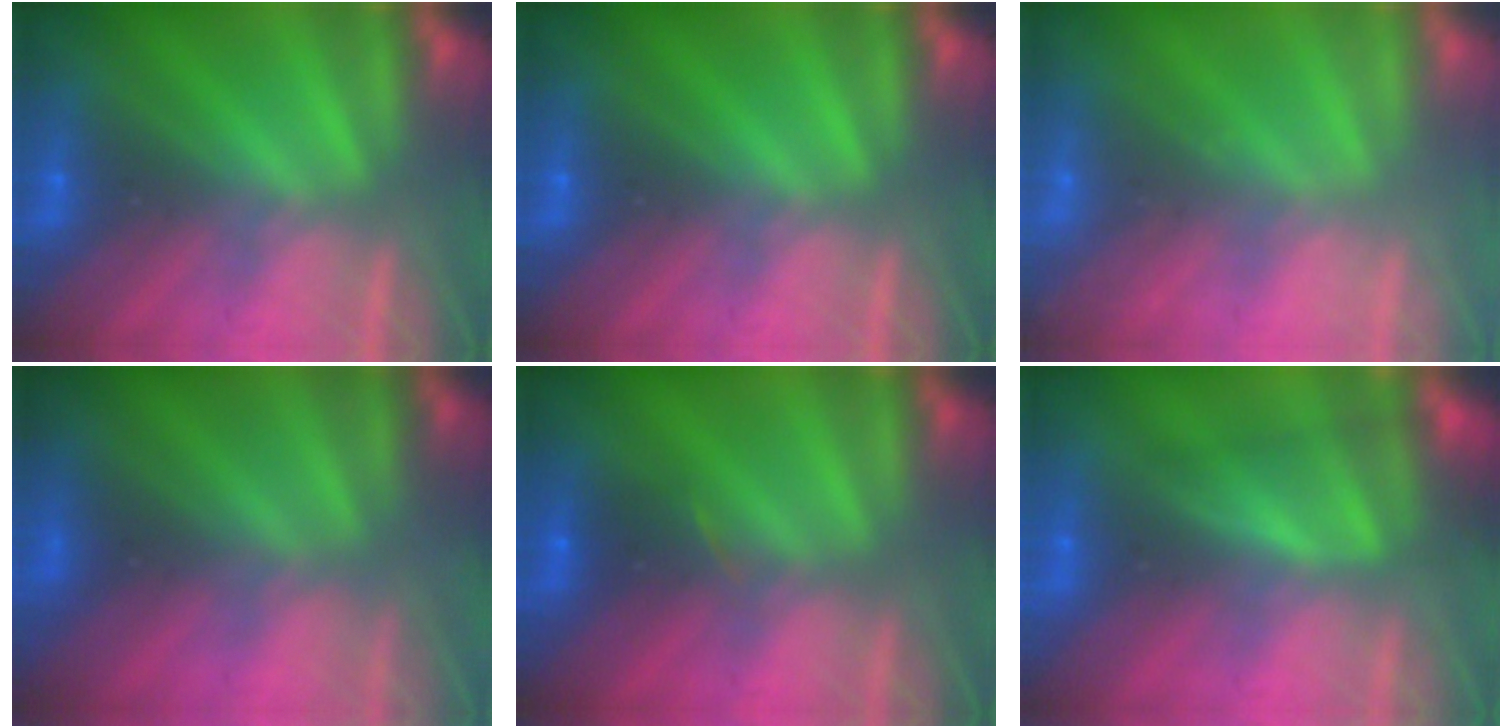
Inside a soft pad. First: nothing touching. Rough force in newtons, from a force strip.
{"total": 0.0}
{"total": 2.3}
{"total": 6.0}
{"total": 2.6}
{"total": 4.5}